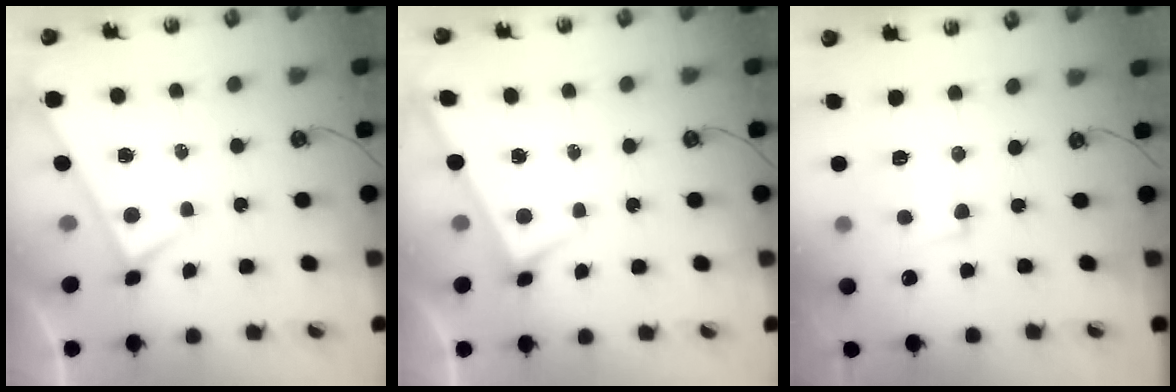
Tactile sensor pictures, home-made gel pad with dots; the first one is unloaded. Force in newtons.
{"total": 3.2, "press": 3.2, "slide": 0.2}
{"total": 3.2, "press": 2.8, "slide": 1.5}